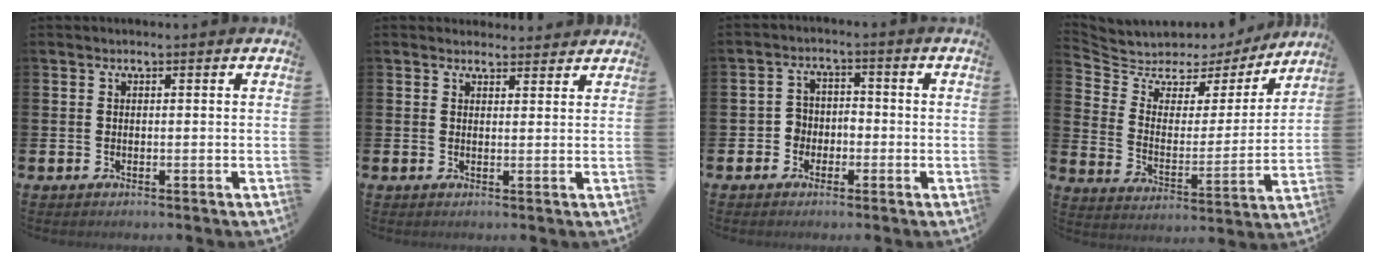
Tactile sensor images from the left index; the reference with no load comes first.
{"total": 2.1, "force": [2.0, 0.6, -0.1], "torque": [0.006, -0.009, 0.036]}
{"total": 3.0, "force": [-1.8, 2.4, 0.3], "torque": [-0.019, 0.010, -0.042]}
{"total": 6.6, "force": [5.8, 3.0, 1.0], "torque": [-0.062, -0.048, 0.096]}